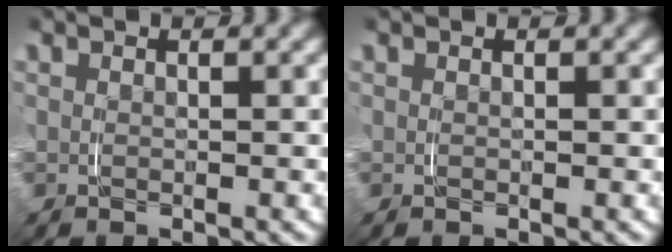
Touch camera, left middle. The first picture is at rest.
{"total": 0.0}